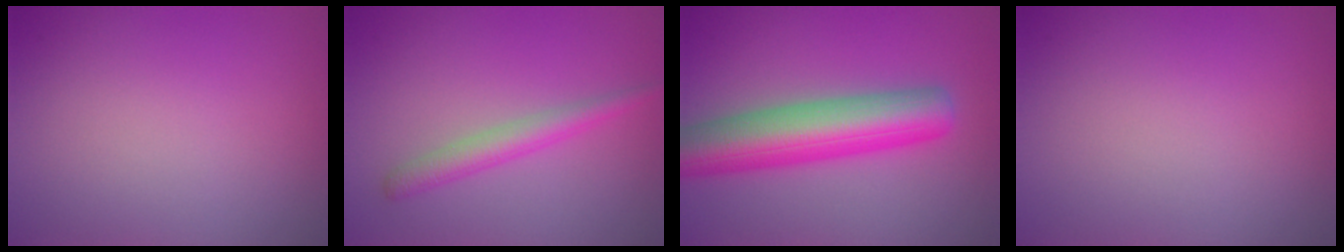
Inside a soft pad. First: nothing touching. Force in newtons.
{"total": 2.5, "press": 2.5, "slide": 0.0}
{"total": 8.4, "press": 8.4, "slide": 0.2}
{"total": 0.0}